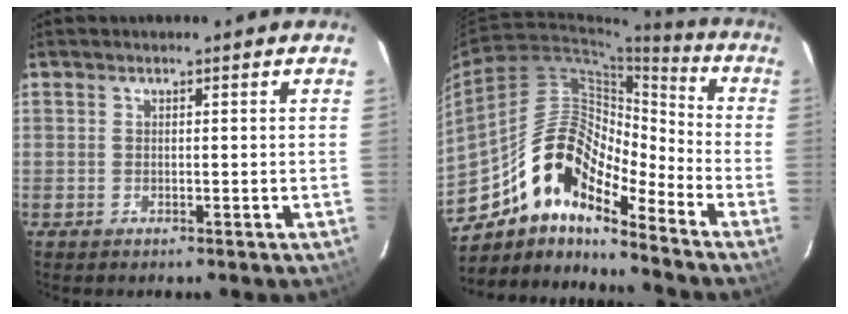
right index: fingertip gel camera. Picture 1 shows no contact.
{"total": 15.8, "force": [-11.2, 5.6, 9.5], "torque": [-0.159, 0.014, -0.222]}